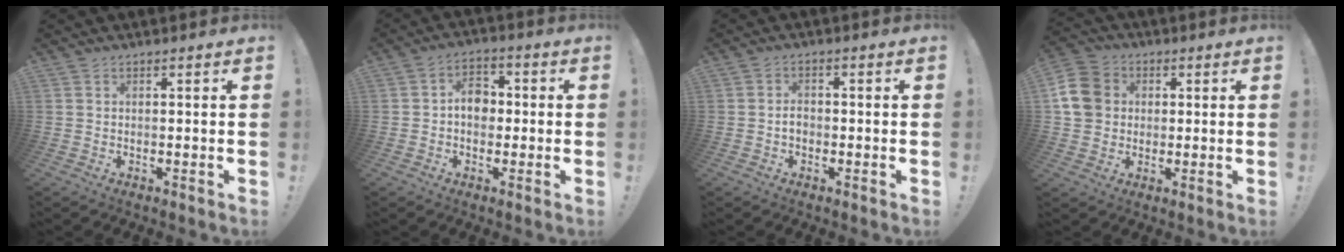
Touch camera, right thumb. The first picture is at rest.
{"total": 7.2, "force": [-0.2, 5.3, 4.8], "torque": [-0.067, 0.012, -0.003]}
{"total": 2.4, "force": [-0.8, 1.7, 1.6], "torque": [-0.026, 0.008, -0.014]}
{"total": 11.0, "force": [1.7, 9.6, 4.9], "torque": [-0.080, 0.009, 0.037]}